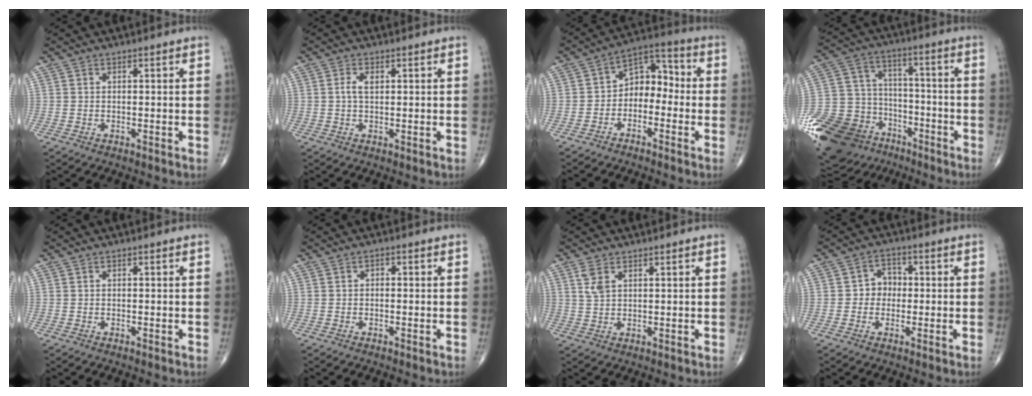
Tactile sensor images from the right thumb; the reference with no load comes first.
{"total": 2.3, "force": [0.5, 1.2, 1.9], "torque": [-0.039, 0.005, 0.008]}
{"total": 8.3, "force": [-1.9, 5.8, 5.5], "torque": [-0.055, 0.047, -0.049]}
{"total": 28.0, "force": [-15.6, 19.6, 12.6], "torque": [-0.317, 0.066, -0.264]}
{"total": 0.0}
{"total": 1.1, "force": [-0.1, 0.7, 0.8], "torque": [-0.005, 0.003, -0.005]}
{"total": 3.0, "force": [1.5, 1.6, 2.1], "torque": [-0.045, 0.002, 0.037]}
{"total": 4.4, "force": [-0.3, 3.8, 2.1], "torque": [-0.004, 0.015, -0.016]}